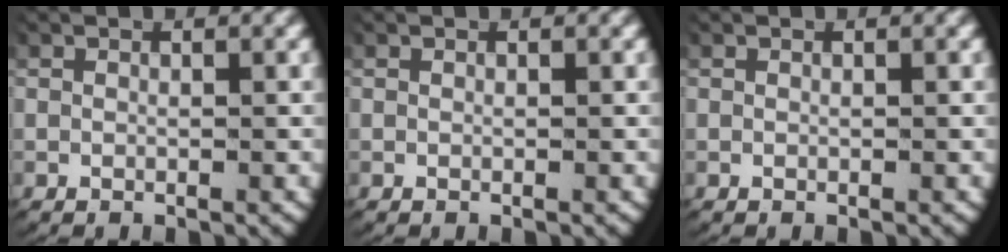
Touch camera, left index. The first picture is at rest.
{"total": 0.0}
{"total": 0.0}